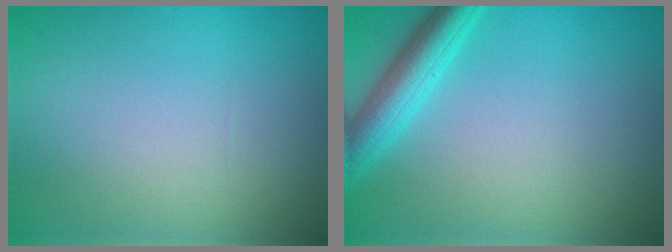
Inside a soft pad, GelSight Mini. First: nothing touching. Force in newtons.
{"total": 3.9, "press": 3.9, "slide": 0.2}